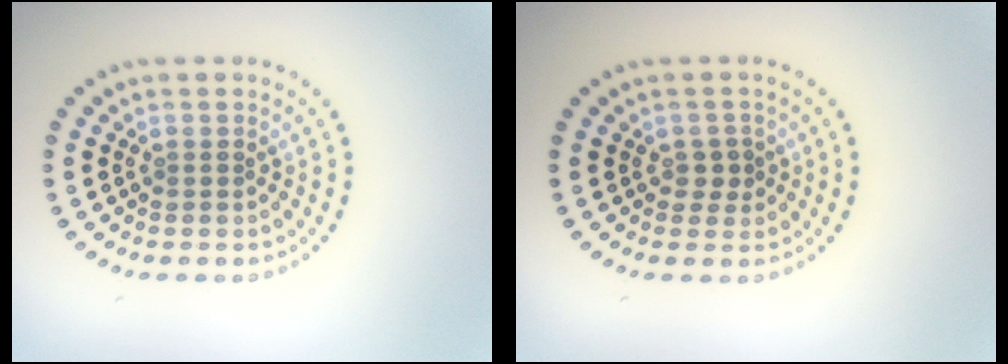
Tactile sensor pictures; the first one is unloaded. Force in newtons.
{"total": 1.4, "press": 1.3, "slide": 0.5}